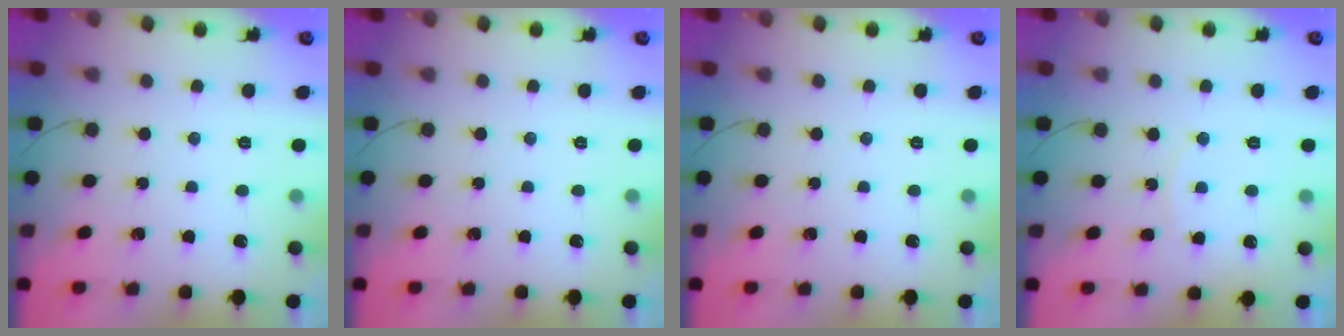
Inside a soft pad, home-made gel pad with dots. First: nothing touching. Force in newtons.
{"total": 0.0}
{"total": 0.0}
{"total": 6.1, "press": 6.1, "slide": 0.4}